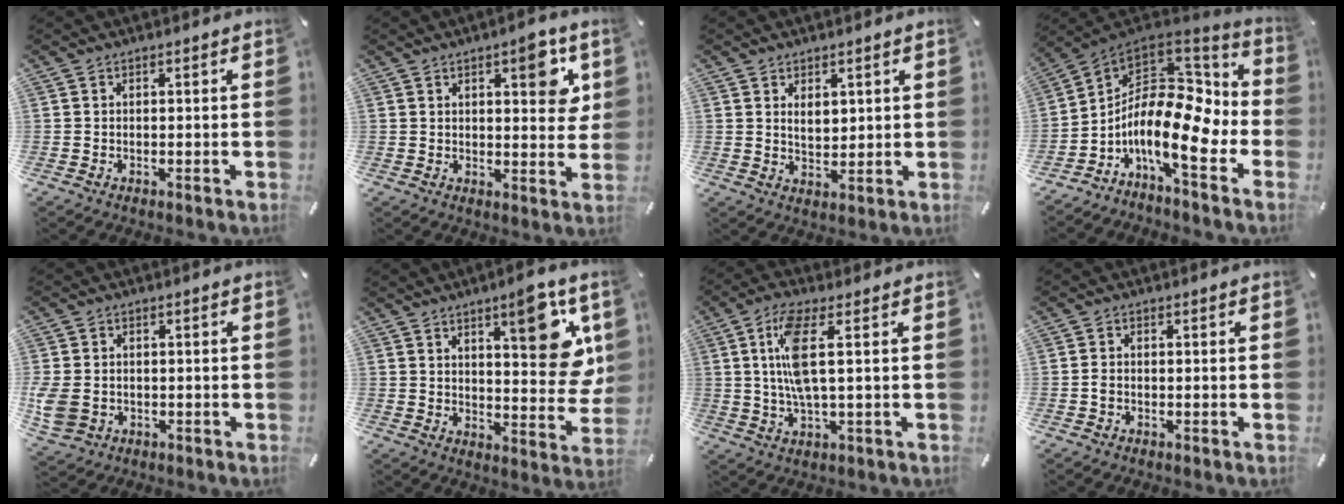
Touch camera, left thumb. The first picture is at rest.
{"total": 8.3, "force": [4.1, 3.6, 6.4], "torque": [-0.063, -0.022, 0.060]}
{"total": 3.9, "force": [1.9, 2.6, 2.2], "torque": [-0.034, -0.003, 0.032]}
{"total": 18.5, "force": [-5.1, 8.2, 15.8], "torque": [-0.305, -0.020, -0.093]}
{"total": 5.6, "force": [-0.8, 4.6, 3.2], "torque": [-0.088, 0.000, -0.014]}
{"total": 14.9, "force": [7.2, 5.4, 11.8], "torque": [-0.134, -0.043, 0.108]}
{"total": 9.8, "force": [1.9, 2.8, 9.2], "torque": [-0.197, -0.006, 0.027]}
{"total": 1.4, "force": [-0.4, 0.8, 1.1], "torque": [-0.021, 0.001, -0.008]}